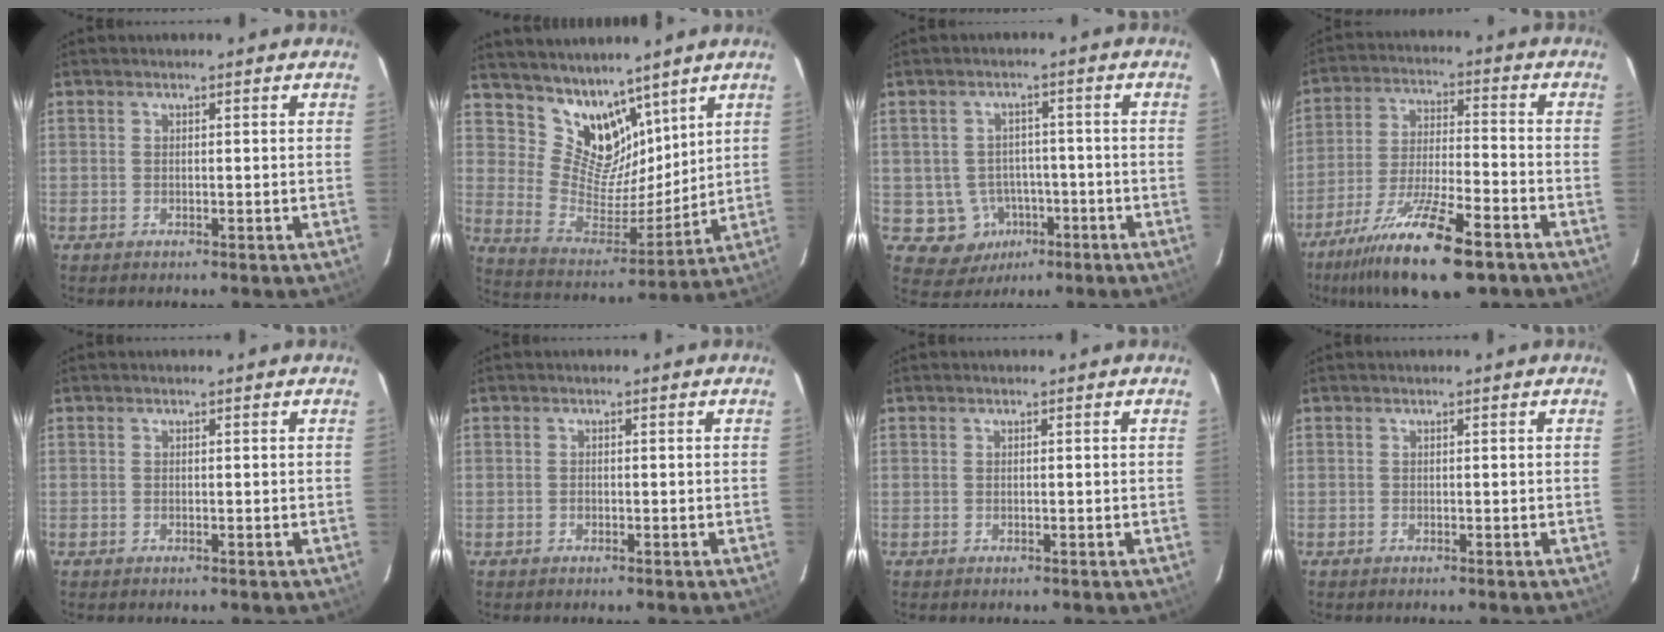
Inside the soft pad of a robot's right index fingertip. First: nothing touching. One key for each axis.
{"total": 12.8, "fx": 9.6, "fy": 7.2, "fz": 4.4, "tx": -0.081, "ty": -0.007, "tz": 0.191}
{"total": 7.4, "fx": -2.7, "fy": 6.8, "fz": 1.2, "tx": -0.042, "ty": 0.023, "tz": -0.019}
{"total": 18.7, "fx": -12.7, "fy": 4.8, "fz": 12.9, "tx": -0.258, "ty": -0.040, "tz": -0.221}
{"total": 0.0}
{"total": 0.5, "fx": -0.2, "fy": 0.4, "fz": 0.2, "tx": -0.003, "ty": 0.001, "tz": -0.005}
{"total": 0.0}
{"total": 0.0}